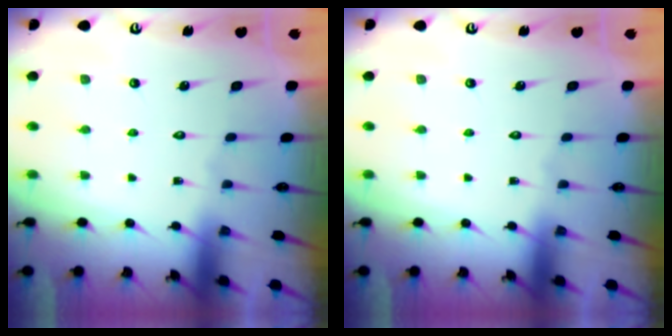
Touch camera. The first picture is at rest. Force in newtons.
{"total": 0.0}